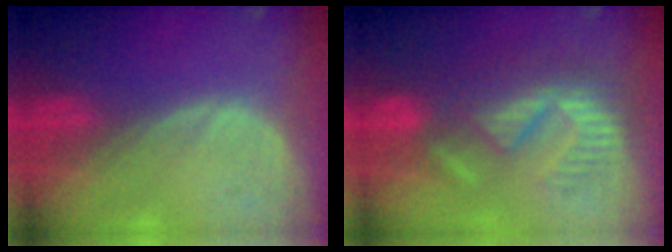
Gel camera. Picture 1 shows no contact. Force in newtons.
{"total": 9.1, "press": 8.1, "slide": 4.1}